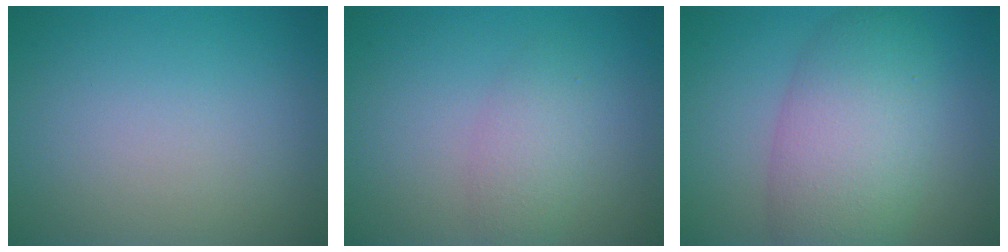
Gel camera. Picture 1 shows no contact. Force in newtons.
{"total": 2.4, "press": 2.4, "slide": 0.1}
{"total": 7.3, "press": 7.3, "slide": 0.3}